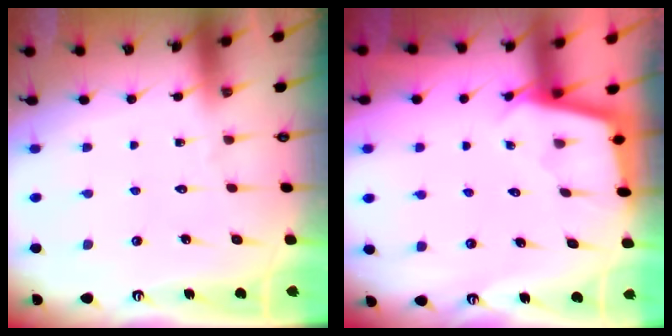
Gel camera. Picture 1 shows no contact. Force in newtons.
{"total": 2.2, "press": 2.2, "slide": 0.1}